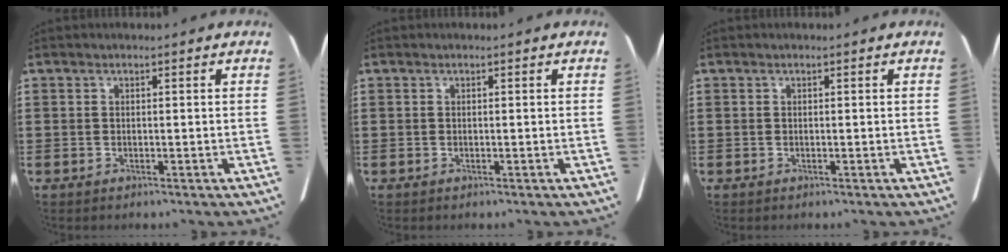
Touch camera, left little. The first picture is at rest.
{"total": 0.0}
{"total": 0.0}